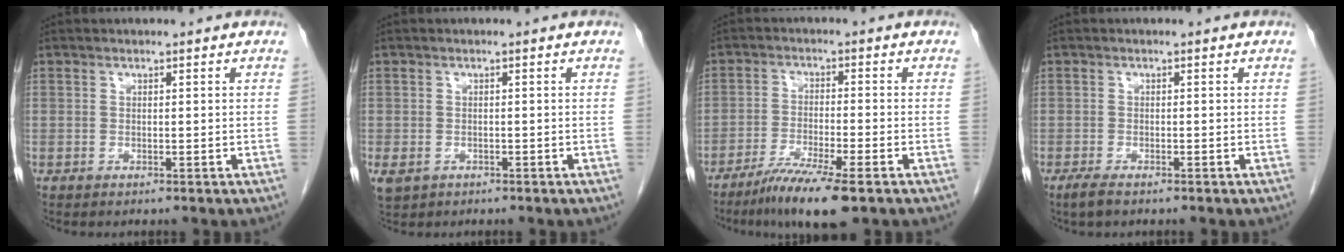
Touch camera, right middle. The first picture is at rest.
{"total": 3.6, "force": [-1.9, 2.7, 1.5], "torque": [-0.032, -0.005, -0.026]}
{"total": 8.5, "force": [-5.8, 0.1, 6.3], "torque": [-0.112, -0.024, -0.101]}
{"total": 1.9, "force": [-1.4, 0.5, 1.2], "torque": [-0.032, -0.005, -0.025]}